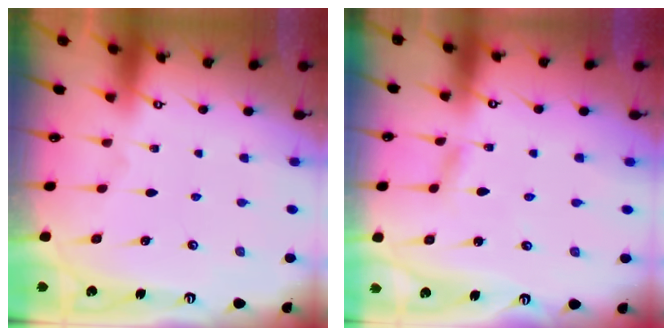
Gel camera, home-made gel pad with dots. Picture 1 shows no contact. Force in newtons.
{"total": 1.9, "press": 1.9, "slide": 0.1}